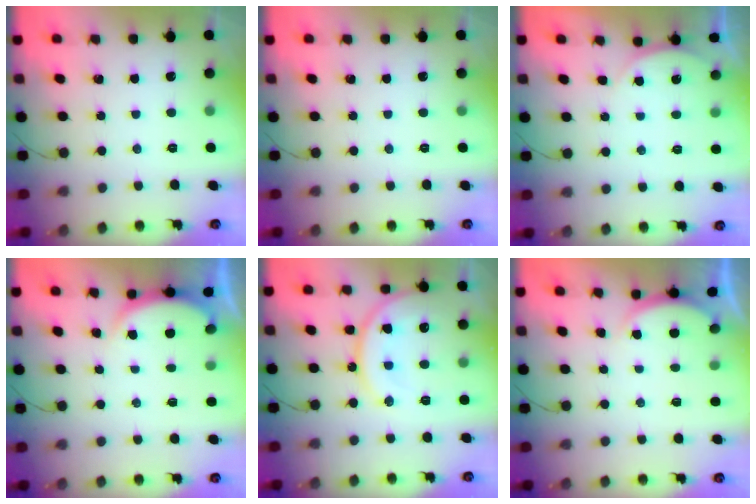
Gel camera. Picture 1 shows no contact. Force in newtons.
{"total": 0.0}
{"total": 2.7, "press": 2.3, "slide": 1.4}
{"total": 2.8, "press": 2.7, "slide": 0.6}
{"total": 16.3, "press": 16.2, "slide": 1.7}
{"total": 2.4, "press": 2.4, "slide": 0.6}